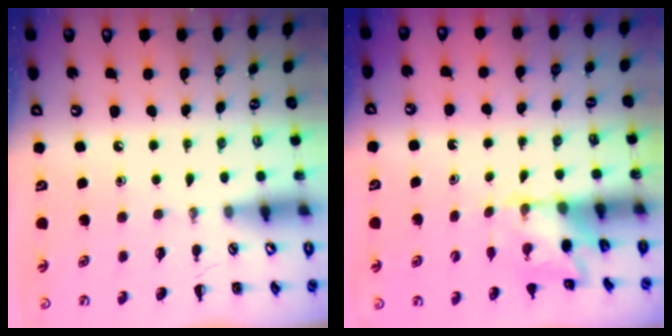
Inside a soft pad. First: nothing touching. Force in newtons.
{"total": 3.4, "press": 3.2, "slide": 1.2}